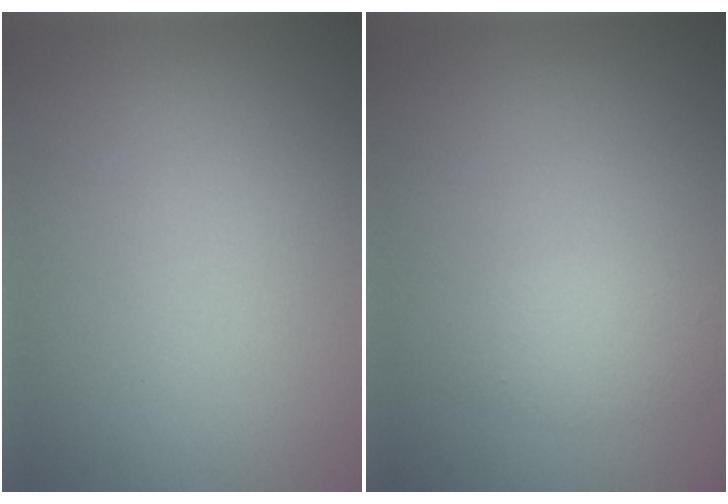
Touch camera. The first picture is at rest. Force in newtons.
{"total": 1.8, "press": 1.8, "slide": 0.2}